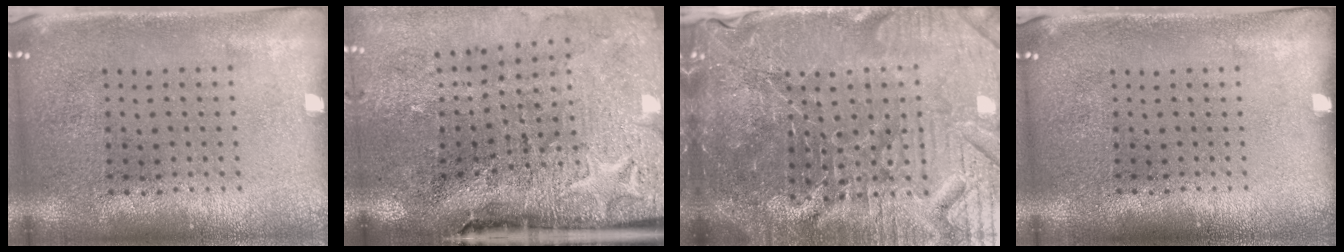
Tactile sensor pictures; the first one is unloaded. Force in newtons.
{"total": 5.0, "press": 4.0, "slide": 3.0}
{"total": 6.5, "press": 5.9, "slide": 2.8}
{"total": 0.0}